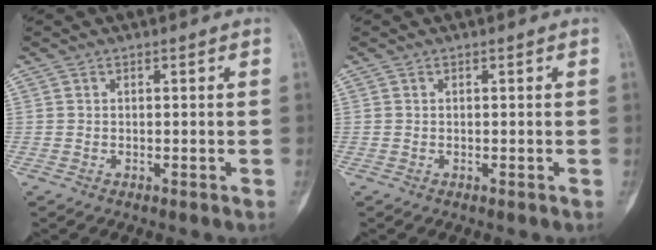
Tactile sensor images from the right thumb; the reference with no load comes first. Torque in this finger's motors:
{"motor_torque": [0.95, 0.95, 0.00, 0.00, 0.00]}